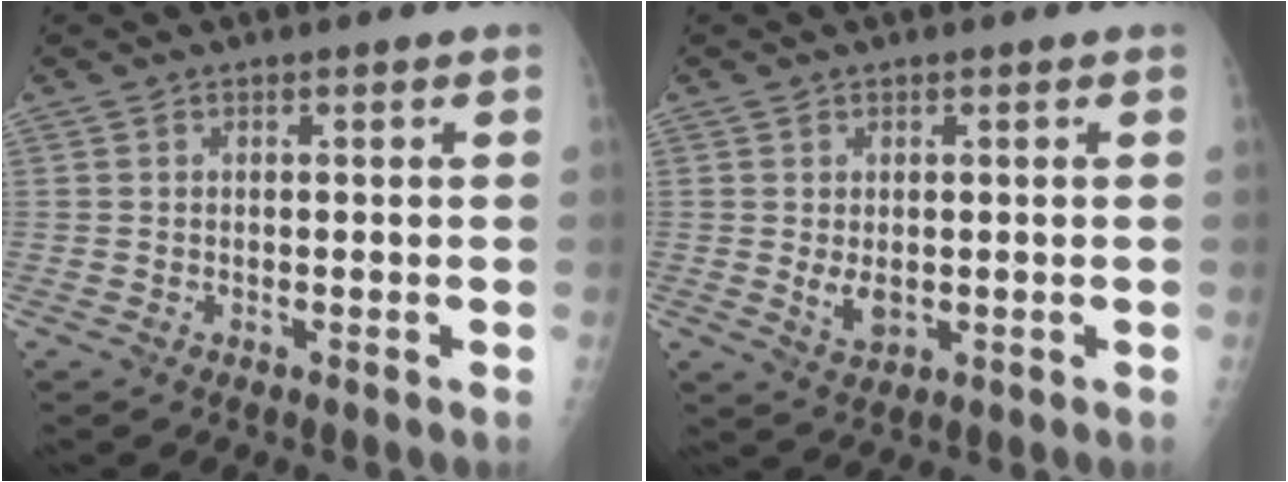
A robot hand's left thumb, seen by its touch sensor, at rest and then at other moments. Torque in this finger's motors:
{"motor_torque": [0.01, 0.00, 0.30, -0.12, 0.00]}